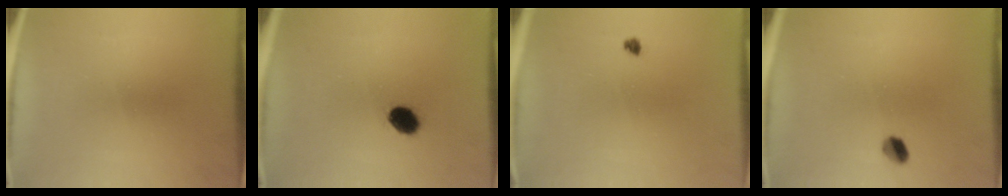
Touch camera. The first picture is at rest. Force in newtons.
{"total": 5.9}
{"total": 1.0}
{"total": 2.7}